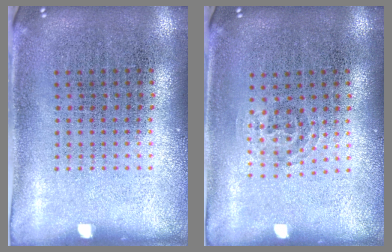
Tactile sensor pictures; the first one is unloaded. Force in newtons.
{"total": 0.9, "press": 0.6, "slide": 0.7}